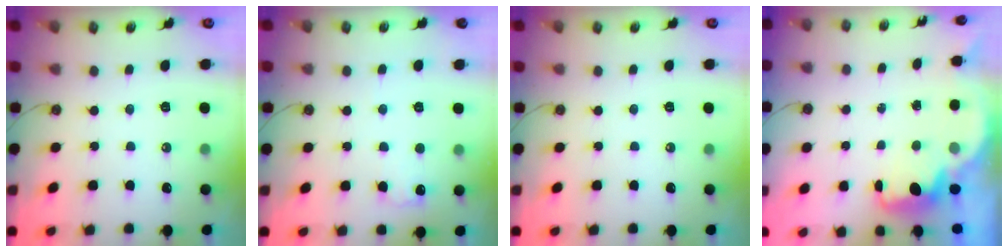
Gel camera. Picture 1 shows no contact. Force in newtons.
{"total": 6.1, "press": 6.1, "slide": 0.3}
{"total": 0.0}
{"total": 2.3, "press": 2.2, "slide": 0.6}